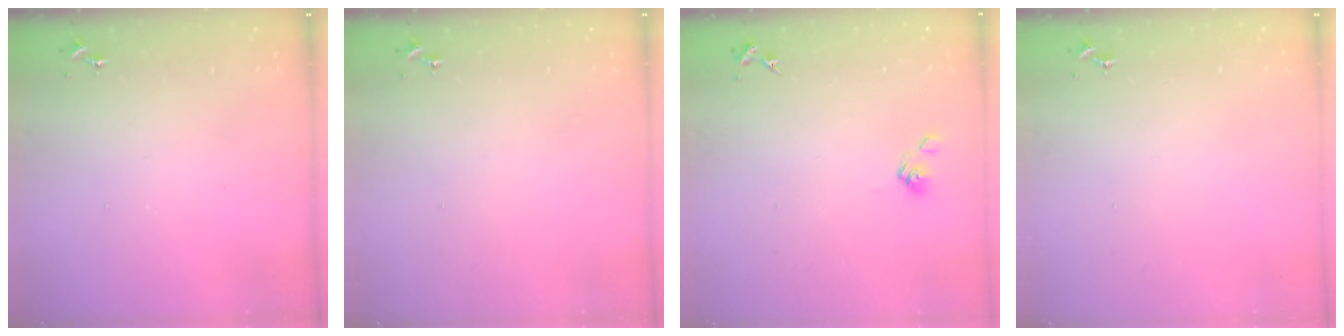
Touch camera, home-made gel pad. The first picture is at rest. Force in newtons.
{"total": 0.0}
{"total": 5.2, "press": 4.8, "slide": 2.1}
{"total": 0.0}